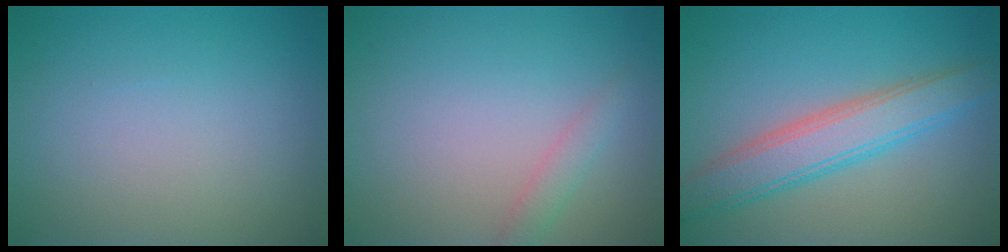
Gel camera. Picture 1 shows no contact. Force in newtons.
{"total": 1.3, "press": 1.3, "slide": 0.1}
{"total": 5.0, "press": 5.0, "slide": 0.2}